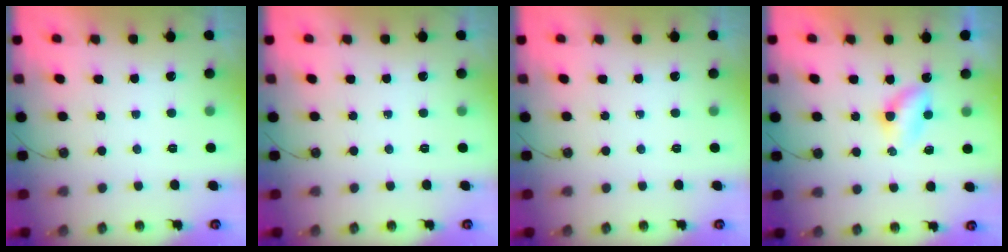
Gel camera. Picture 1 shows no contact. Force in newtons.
{"total": 0.0}
{"total": 0.0}
{"total": 3.4, "press": 3.4, "slide": 0.5}